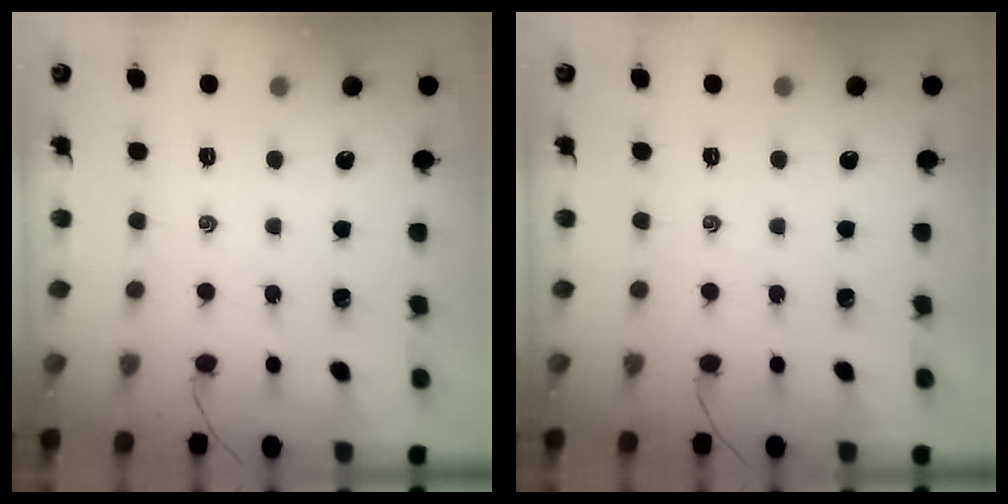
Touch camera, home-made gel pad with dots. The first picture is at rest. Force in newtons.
{"total": 0.0}